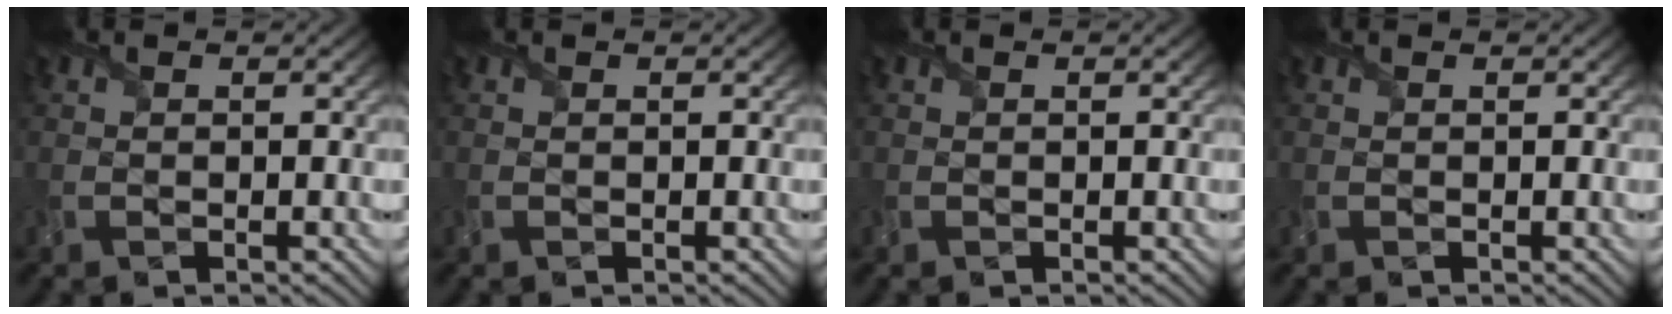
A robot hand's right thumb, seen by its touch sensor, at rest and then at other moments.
{"total": 0.0}
{"total": 0.0}
{"total": 0.0}